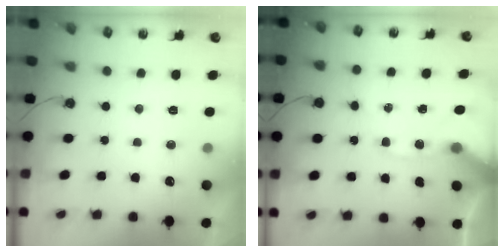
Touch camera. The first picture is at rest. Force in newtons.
{"total": 12.8, "press": 12.6, "slide": 2.3}